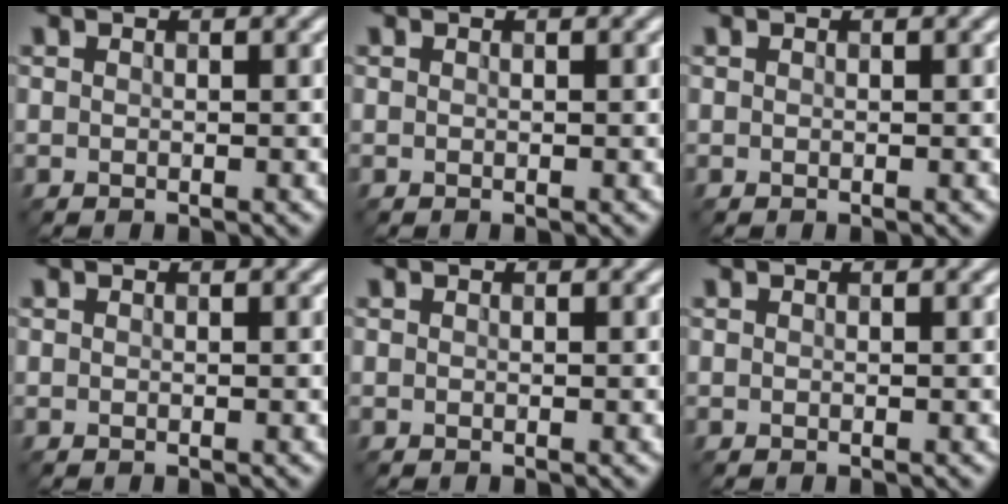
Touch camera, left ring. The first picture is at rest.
{"total": 0.0}
{"total": 0.0}
{"total": 0.0}
{"total": 0.0}
{"total": 0.0}